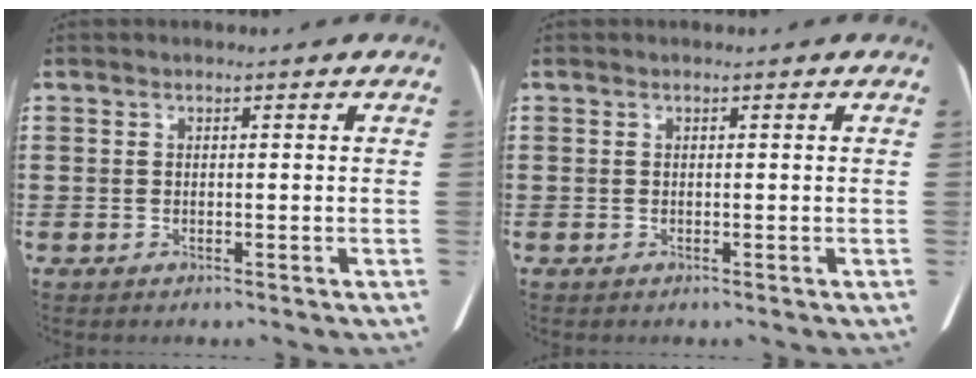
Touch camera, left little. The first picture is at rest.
{"total": 0.0}